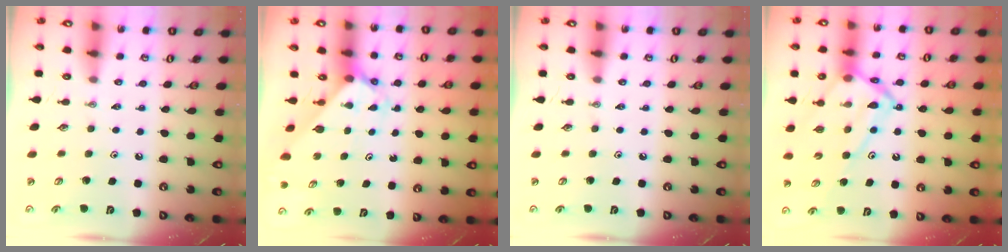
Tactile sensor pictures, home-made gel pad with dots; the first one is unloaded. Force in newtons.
{"total": 1.9, "press": 1.9, "slide": 0.1}
{"total": 0.0}
{"total": 15.9, "press": 15.8, "slide": 1.8}